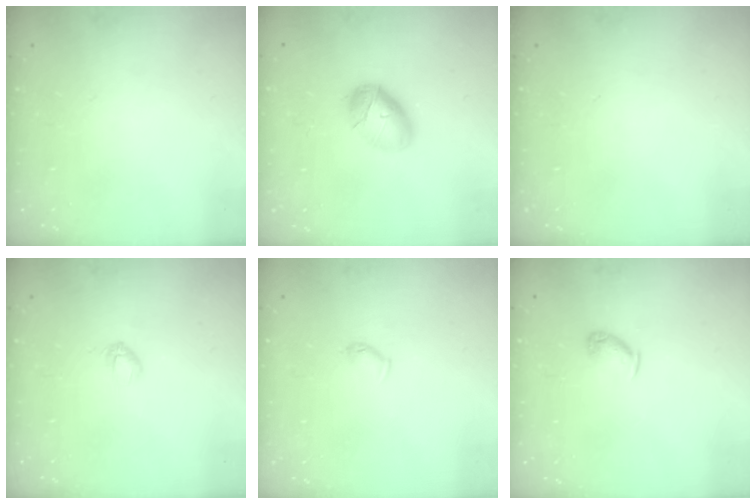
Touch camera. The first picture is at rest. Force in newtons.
{"total": 9.9, "press": 9.9, "slide": 0.6}
{"total": 0.0}
{"total": 2.8, "press": 2.7, "slide": 0.7}
{"total": 3.8, "press": 3.7, "slide": 0.7}
{"total": 5.2, "press": 5.2, "slide": 0.7}